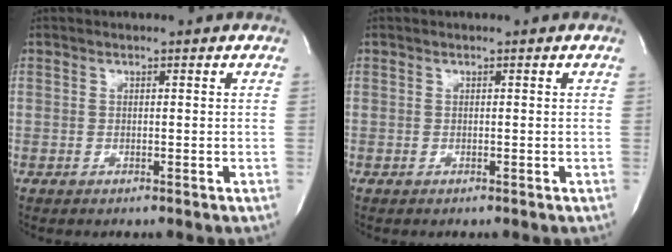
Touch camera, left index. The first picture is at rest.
{"total": 0.0}